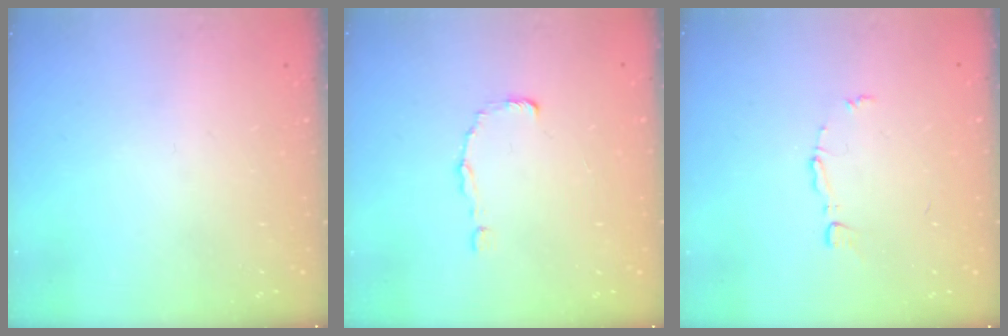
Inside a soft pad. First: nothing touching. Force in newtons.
{"total": 0.0}
{"total": 5.1, "press": 5.0, "slide": 0.6}